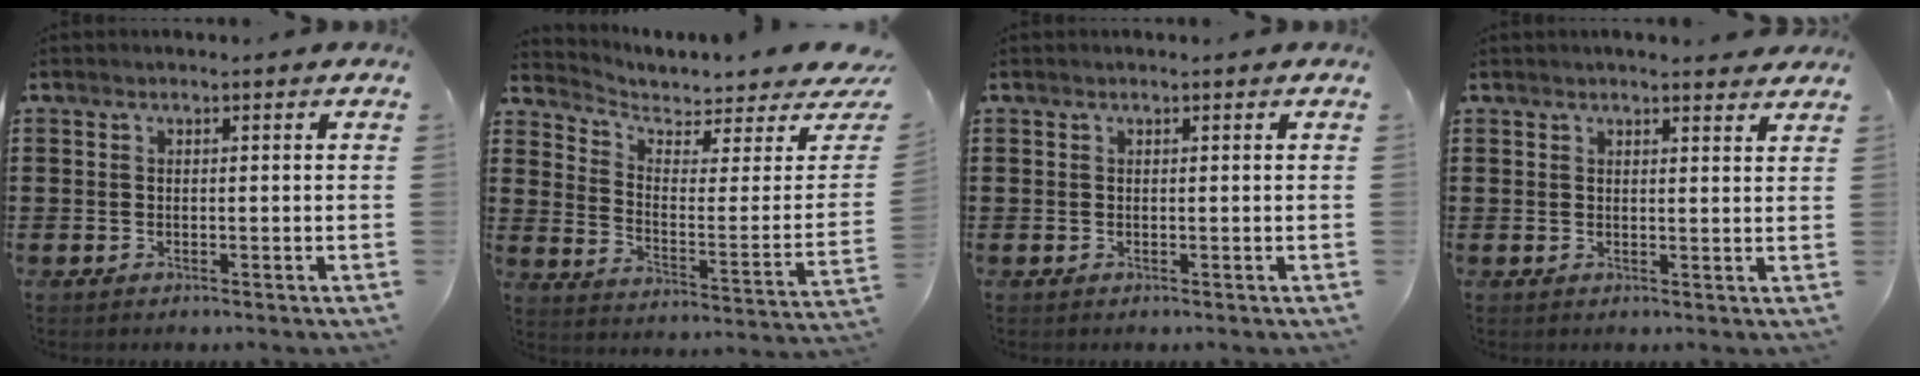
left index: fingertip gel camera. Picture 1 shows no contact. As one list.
[{"total": 4.5, "force": [4.1, 1.3, 1.4], "torque": [-0.047, -0.038, 0.069]}, {"total": 0.0}, {"total": 2.1, "force": [2.1, 0.1, 0.5], "torque": [-0.015, 0.001, 0.040]}]